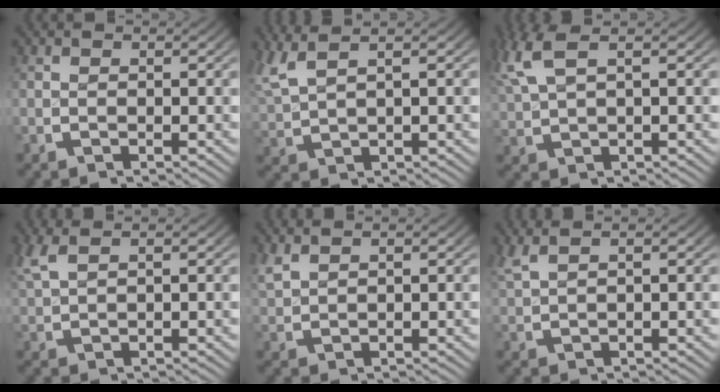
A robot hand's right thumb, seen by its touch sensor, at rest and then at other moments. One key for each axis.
{"total": 3.7, "fx": 2.3, "fy": 1.8, "fz": 2.3, "tx": -0.057, "ty": 0.004, "tz": 0.047}
{"total": 3.8, "fx": 2.1, "fy": 2.0, "fz": 2.5, "tx": -0.065, "ty": 0.006, "tz": 0.042}
{"total": 2.4, "fx": 1.6, "fy": 1.1, "fz": 1.4, "tx": -0.032, "ty": 0.004, "tz": 0.033}
{"total": 2.0, "fx": 1.4, "fy": 1.1, "fz": 0.9, "tx": -0.025, "ty": 0.003, "tz": 0.032}
{"total": 2.5, "fx": 1.8, "fy": 1.0, "fz": 1.4, "tx": -0.028, "ty": 0.008, "tz": 0.036}